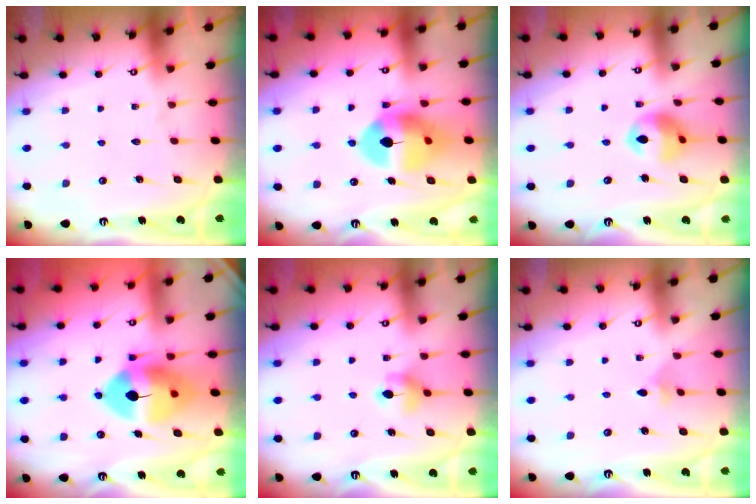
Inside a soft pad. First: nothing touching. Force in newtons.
{"total": 13.0, "press": 12.9, "slide": 1.7}
{"total": 11.5, "press": 11.3, "slide": 1.7}
{"total": 13.2, "press": 13.0, "slide": 2.1}
{"total": 5.8, "press": 5.7, "slide": 0.9}
{"total": 2.8, "press": 2.7, "slide": 0.7}